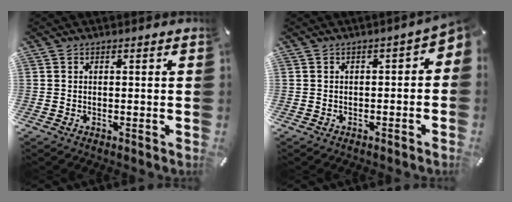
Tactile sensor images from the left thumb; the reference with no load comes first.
{"total": 3.3, "force": [-1.2, 1.8, 2.5], "torque": [-0.038, 0.011, -0.024]}